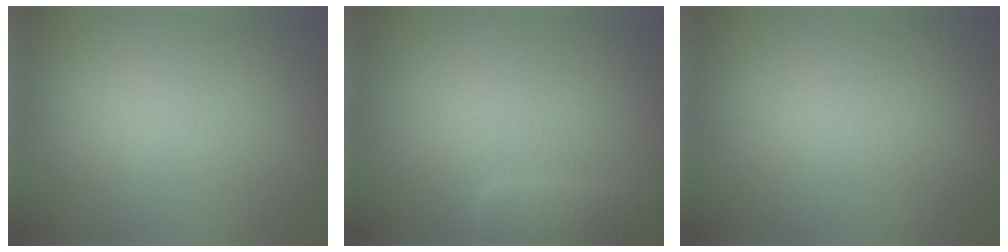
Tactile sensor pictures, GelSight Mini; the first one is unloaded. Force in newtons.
{"total": 2.5, "press": 2.5, "slide": 0.3}
{"total": 0.0}